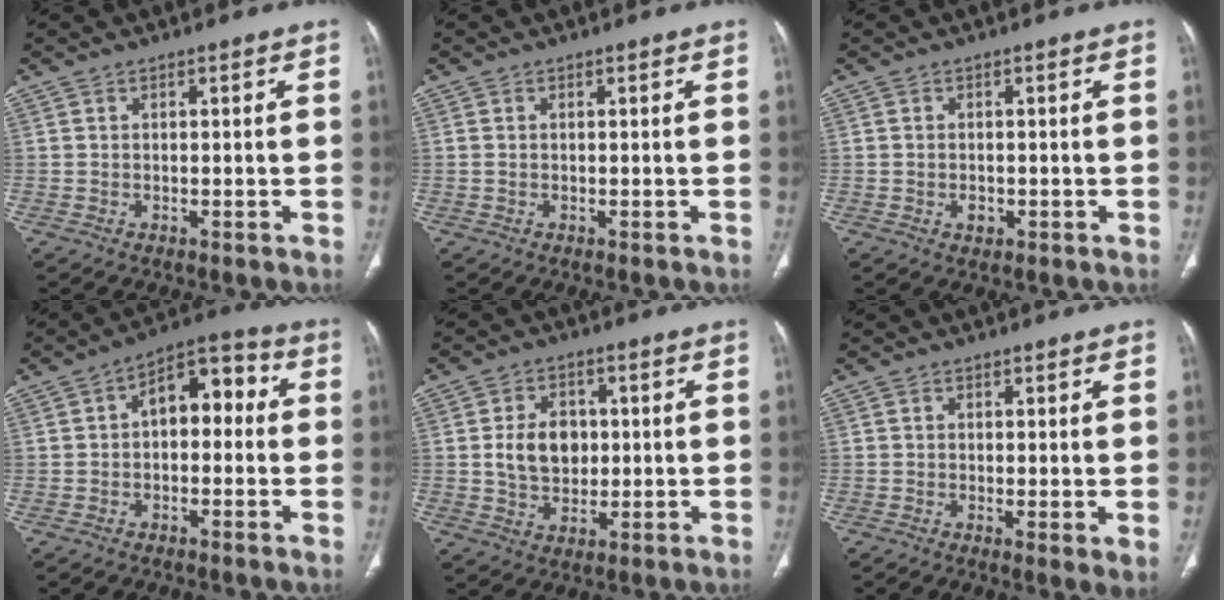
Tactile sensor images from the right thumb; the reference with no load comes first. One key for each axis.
{"total": 0.6, "fx": 0.0, "fy": 0.3, "fz": 0.5, "tx": -0.019, "ty": 0.006, "tz": 0.004}
{"total": 1.8, "fx": -0.6, "fy": 1.4, "fz": 1.1, "tx": -0.013, "ty": 0.004, "tz": -0.006}
{"total": 9.3, "fx": 0.4, "fy": 5.7, "fz": 7.4, "tx": -0.072, "ty": 0.034, "tz": -0.009}
{"total": 8.6, "fx": 0.6, "fy": 6.4, "fz": 5.7, "tx": -0.073, "ty": 0.001, "tz": 0.014}
{"total": 3.1, "fx": -0.2, "fy": 0.7, "fz": 3.1, "tx": -0.055, "ty": -0.015, "tz": -0.008}